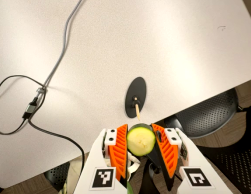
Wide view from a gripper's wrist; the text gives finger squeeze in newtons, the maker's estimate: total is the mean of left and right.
{"total": 8.3, "left": 8.2, "right": 8.4}